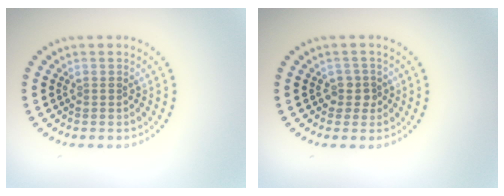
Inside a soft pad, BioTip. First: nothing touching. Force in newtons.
{"total": 1.6, "press": 1.3, "slide": 0.9}